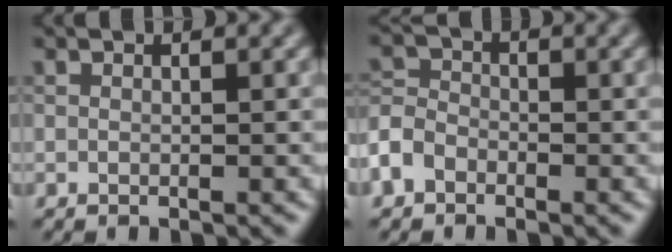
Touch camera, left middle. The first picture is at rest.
{"total": 3.1, "force": [-2.3, 2.0, 0.9], "torque": [-0.029, 0.005, -0.051]}